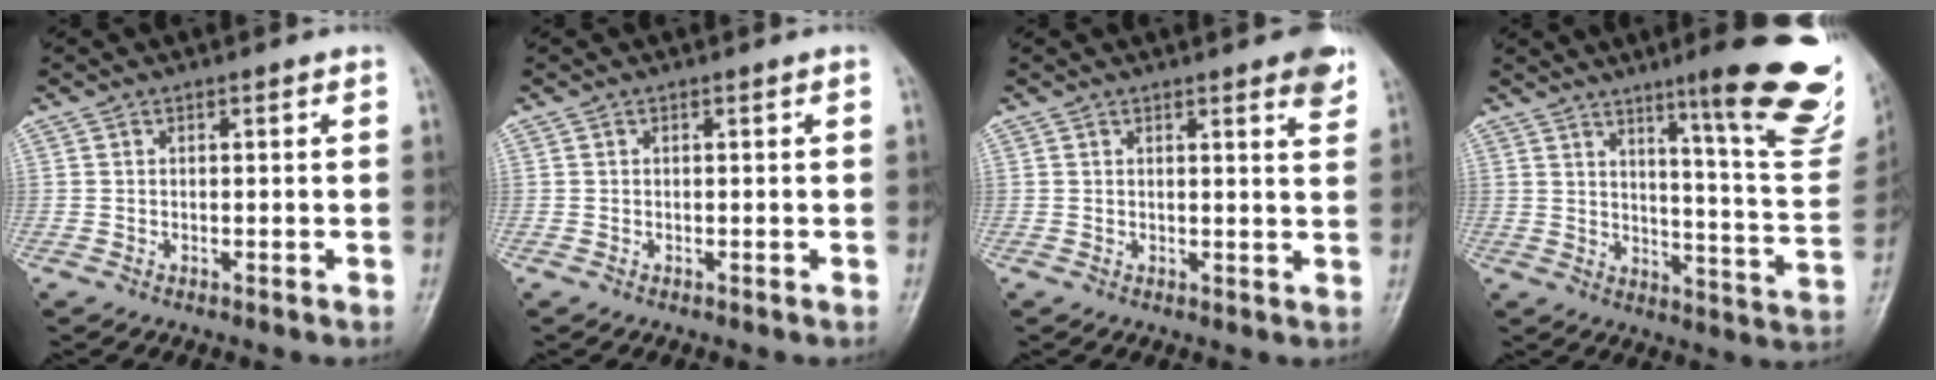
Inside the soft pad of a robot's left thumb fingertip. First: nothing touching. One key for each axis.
{"total": 0.0}
{"total": 5.0, "fx": 3.2, "fy": 1.0, "fz": 3.7, "tx": -0.035, "ty": -0.012, "tz": 0.033}
{"total": 21.6, "fx": 12.7, "fy": 3.2, "fz": 17.2, "tx": -0.189, "ty": -0.071, "tz": 0.174}